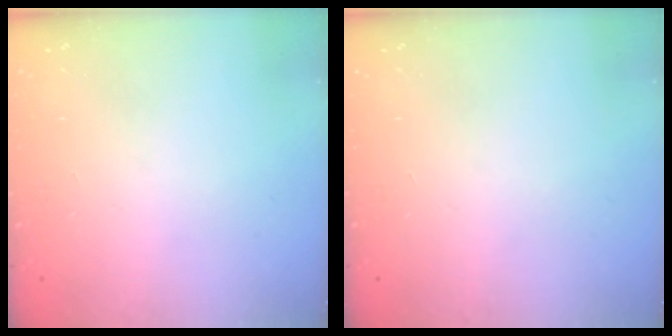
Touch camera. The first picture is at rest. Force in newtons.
{"total": 0.0}